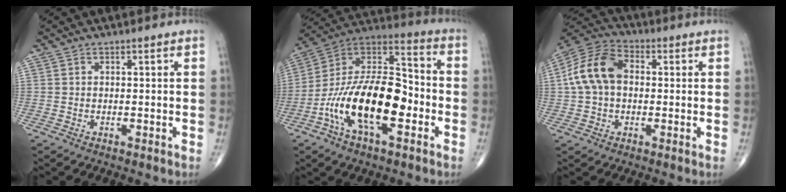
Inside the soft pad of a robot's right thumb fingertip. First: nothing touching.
{"total": 22.3, "force": [-6.6, 10.5, 18.5], "torque": [-0.317, 0.050, -0.120]}
{"total": 12.0, "force": [1.0, 8.2, 8.7], "torque": [-0.167, 0.032, 0.007]}